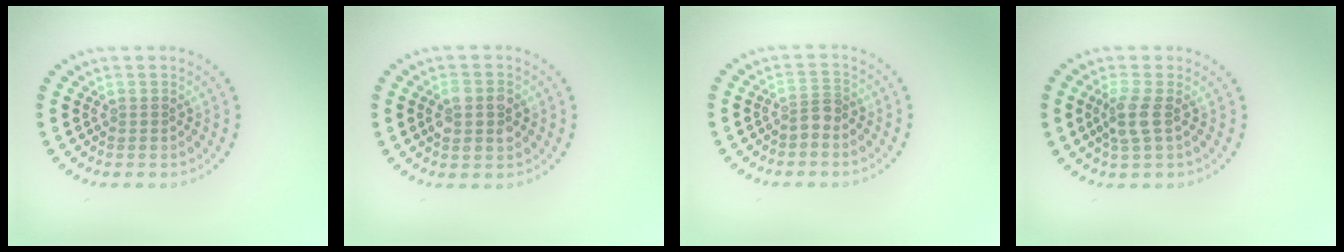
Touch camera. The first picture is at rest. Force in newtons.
{"total": 2.8, "press": 2.8, "slide": 0.2}
{"total": 1.4, "press": 1.1, "slide": 0.9}
{"total": 2.1, "press": 1.8, "slide": 1.2}